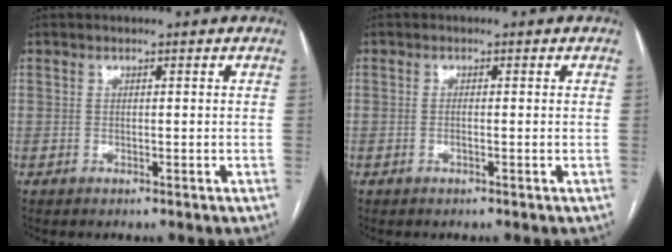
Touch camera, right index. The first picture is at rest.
{"total": 0.6, "force": [-0.2, 0.1, 0.6], "torque": [-0.012, 0.000, -0.002]}